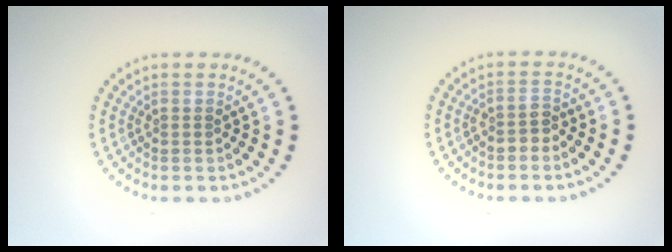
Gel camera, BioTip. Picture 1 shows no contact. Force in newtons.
{"total": 1.4, "press": 1.2, "slide": 0.7}